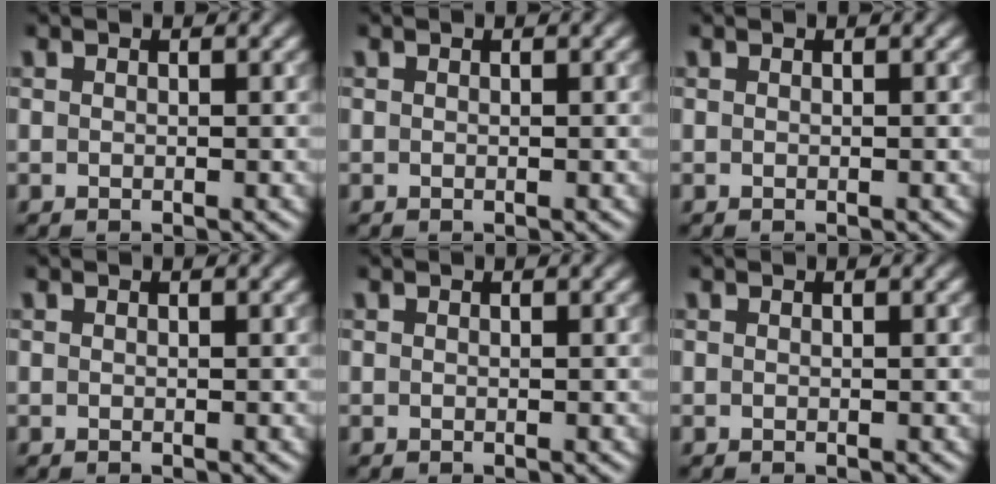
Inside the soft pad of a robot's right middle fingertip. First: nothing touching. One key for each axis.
{"total": 0.0}
{"total": 0.0}
{"total": 0.0}
{"total": 0.0}
{"total": 0.0}